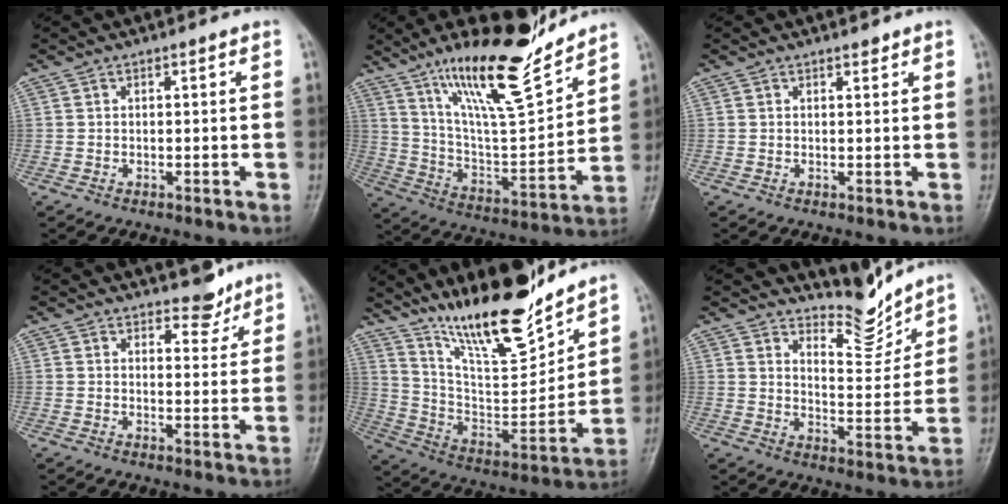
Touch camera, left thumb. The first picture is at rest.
{"total": 20.4, "force": [15.0, 4.4, 13.1], "torque": [-0.183, -0.086, 0.267]}
{"total": 1.0, "force": [0.9, 0.4, 0.4], "torque": [-0.002, -0.006, 0.011]}
{"total": 4.4, "force": [3.6, 2.1, 1.4], "torque": [0.009, -0.026, 0.052]}
{"total": 20.2, "force": [16.1, 4.9, 11.2], "torque": [-0.143, -0.103, 0.287]}
{"total": 7.5, "force": [7.2, 1.6, 1.2], "torque": [0.009, -0.070, 0.126]}